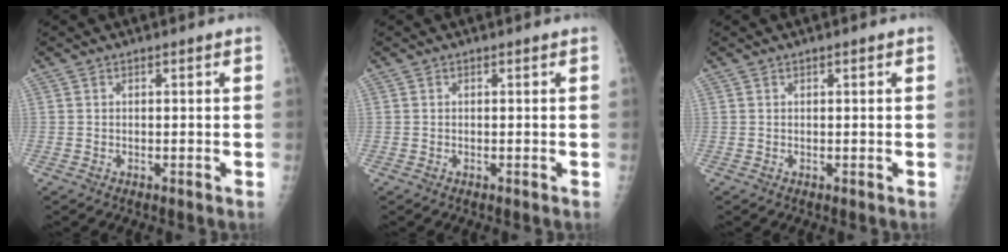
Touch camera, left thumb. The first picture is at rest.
{"total": 0.0}
{"total": 0.7, "force": [0.3, 0.1, 0.6], "torque": [-0.012, 0.003, 0.004]}